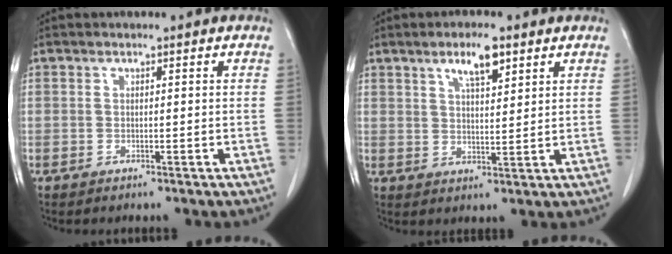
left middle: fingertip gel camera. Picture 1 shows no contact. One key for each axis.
{"total": 5.6, "fx": 3.4, "fy": 1.3, "fz": 4.2, "tx": -0.076, "ty": 0.003, "tz": 0.059}